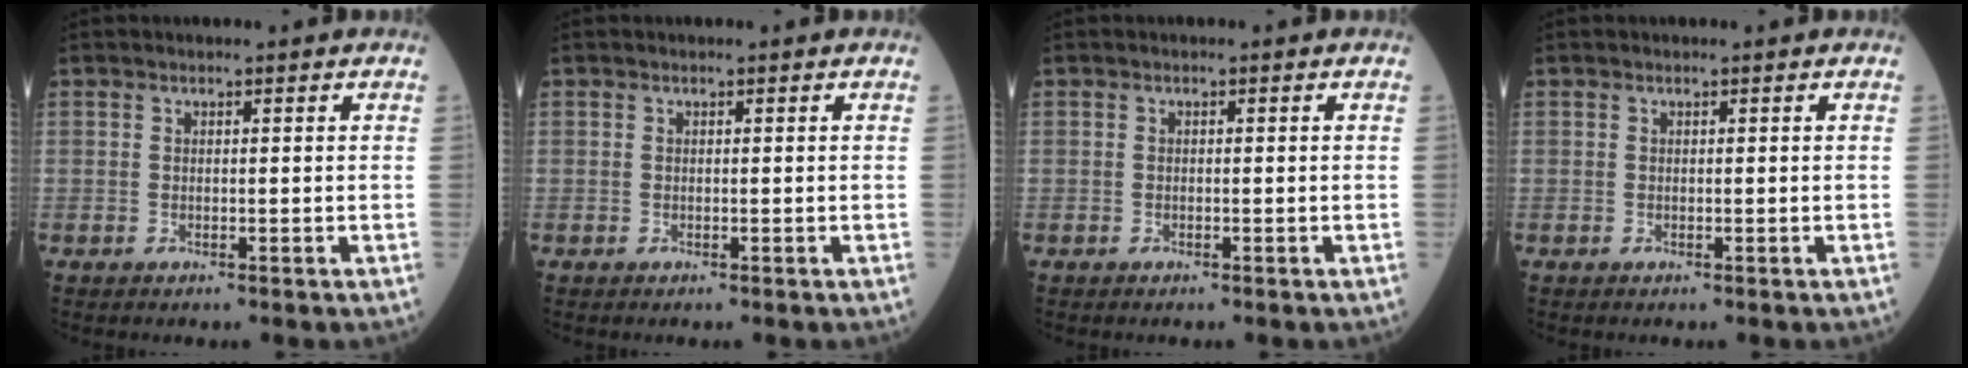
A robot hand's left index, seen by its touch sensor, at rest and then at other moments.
{"total": 0.0}
{"total": 0.0}
{"total": 0.0}